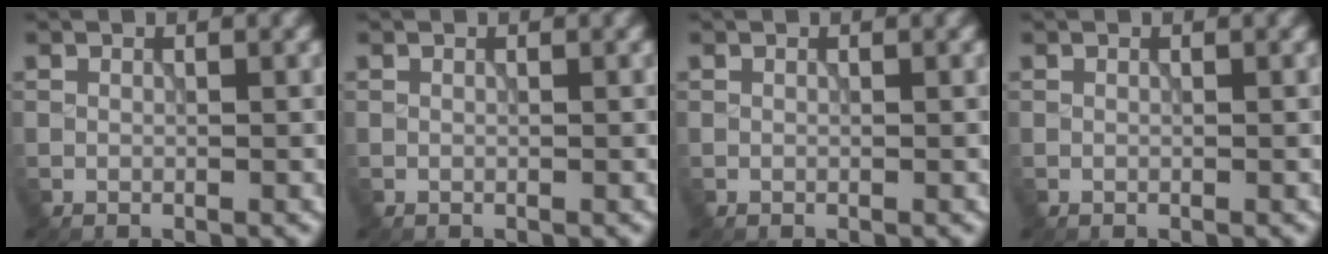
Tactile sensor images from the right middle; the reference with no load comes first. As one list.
[{"total": 0.0}, {"total": 0.0}, {"total": 0.0}]